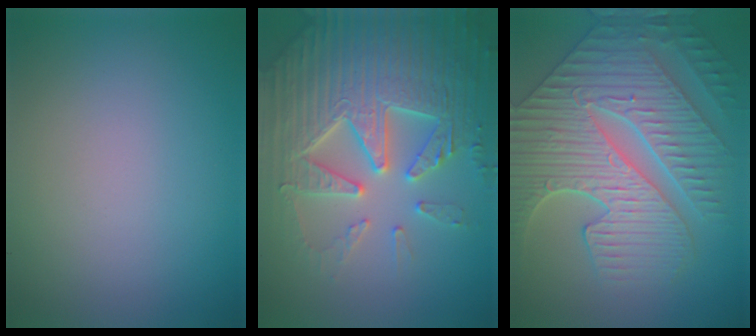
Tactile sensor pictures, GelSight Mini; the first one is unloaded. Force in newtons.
{"total": 7.7, "press": 7.5, "slide": 1.5}
{"total": 8.2, "press": 6.9, "slide": 4.5}